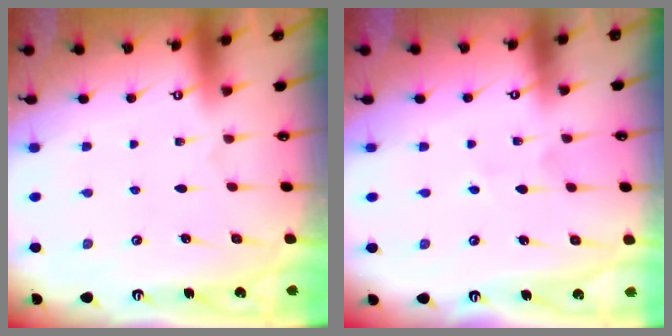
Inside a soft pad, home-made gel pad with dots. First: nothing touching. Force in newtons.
{"total": 2.2, "press": 2.0, "slide": 0.8}